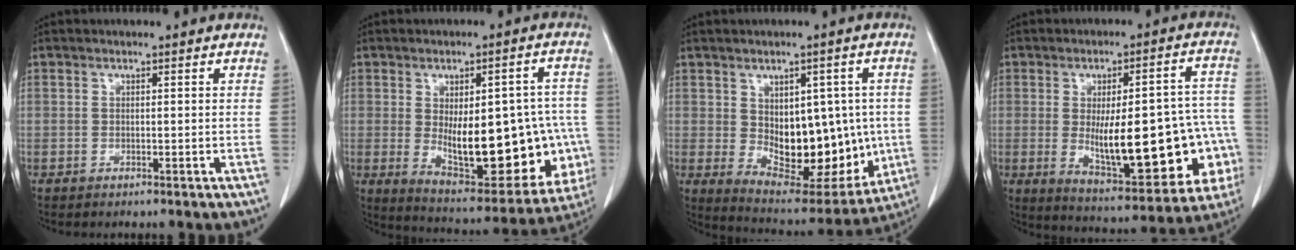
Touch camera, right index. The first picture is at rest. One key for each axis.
{"total": 23.7, "fx": -3.4, "fy": 9.8, "fz": 21.4, "tx": -0.258, "ty": 0.012, "tz": -0.015}
{"total": 18.9, "fx": -1.0, "fy": 10.9, "fz": 15.3, "tx": -0.252, "ty": 0.002, "tz": 0.016}
{"total": 23.8, "fx": -4.1, "fy": 7.7, "fz": 22.2, "tx": -0.245, "ty": 0.026, "tz": -0.027}